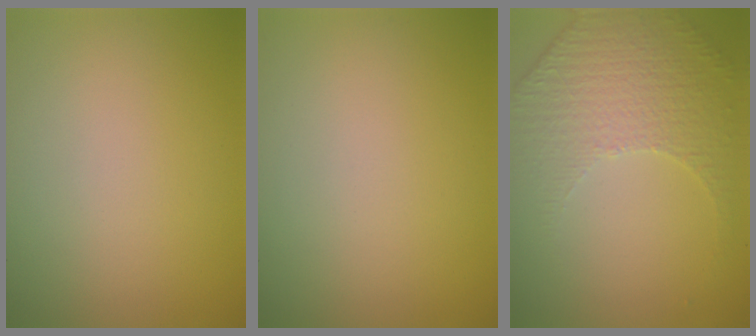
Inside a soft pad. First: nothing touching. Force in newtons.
{"total": 0.0}
{"total": 5.2, "press": 3.4, "slide": 4.0}